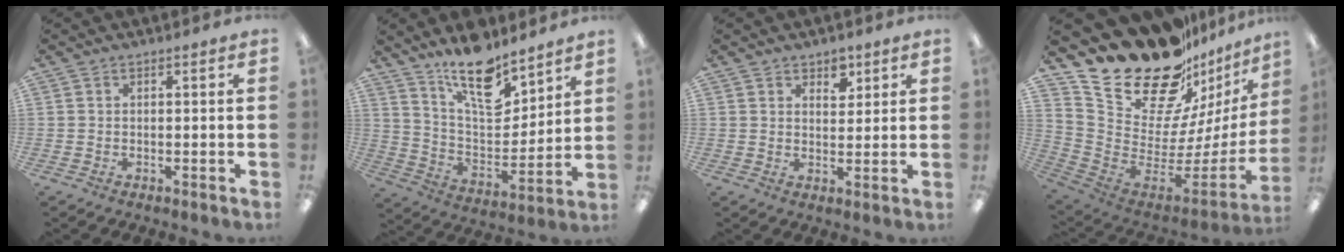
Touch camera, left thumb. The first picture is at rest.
{"total": 16.5, "force": [12.3, 6.7, 8.9], "torque": [-0.143, -0.080, 0.213]}
{"total": 4.5, "force": [3.3, 2.7, 1.4], "torque": [-0.006, -0.016, 0.055]}
{"total": 26.3, "force": [20.5, 12.4, 11.0], "torque": [-0.171, -0.167, 0.395]}